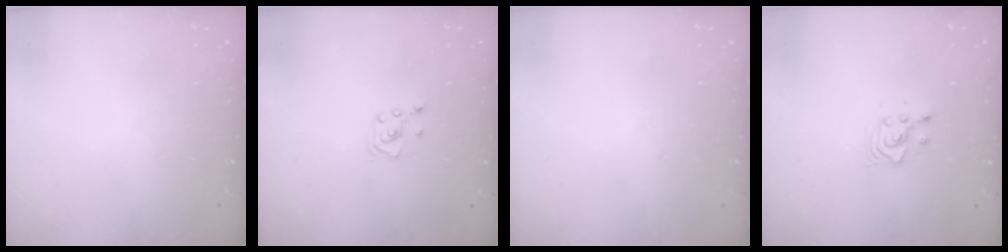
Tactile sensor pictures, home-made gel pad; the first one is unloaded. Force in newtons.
{"total": 3.0, "press": 2.9, "slide": 0.3}
{"total": 0.0}
{"total": 3.7, "press": 3.7, "slide": 0.3}